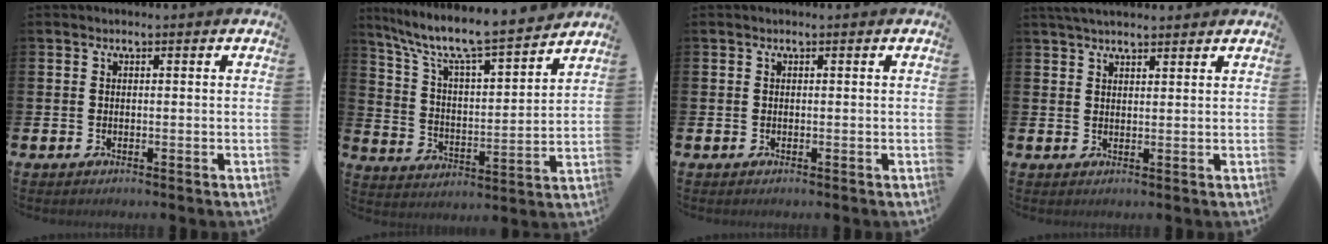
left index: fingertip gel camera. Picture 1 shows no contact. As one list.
[{"total": 8.7, "force": [7.8, 0.7, 3.7], "torque": [-0.107, -0.062, 0.128]}, {"total": 0.0}, {"total": 3.2, "force": [3.0, 0.6, 1.0], "torque": [-0.020, -0.007, 0.056]}]